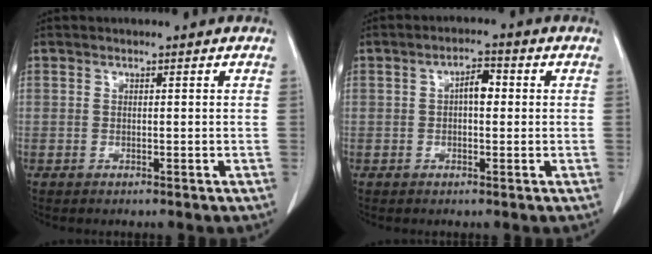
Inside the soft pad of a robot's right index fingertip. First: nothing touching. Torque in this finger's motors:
{"motor_torque": [0.41, -0.09, 0.16, 0.07]}